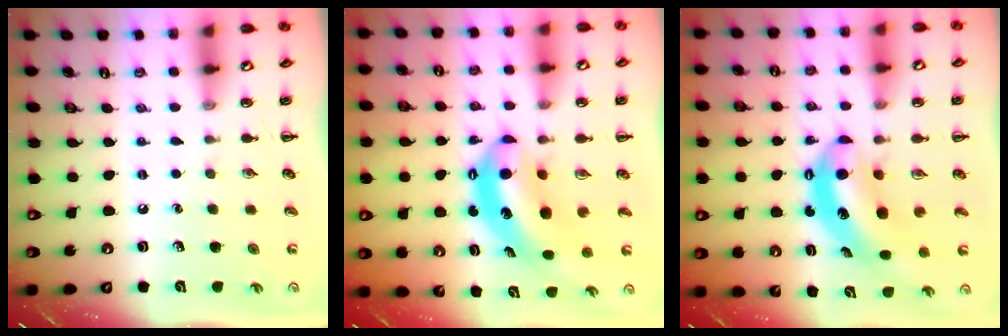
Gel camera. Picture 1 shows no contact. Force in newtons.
{"total": 7.5, "press": 7.3, "slide": 1.9}
{"total": 6.7, "press": 6.6, "slide": 1.5}